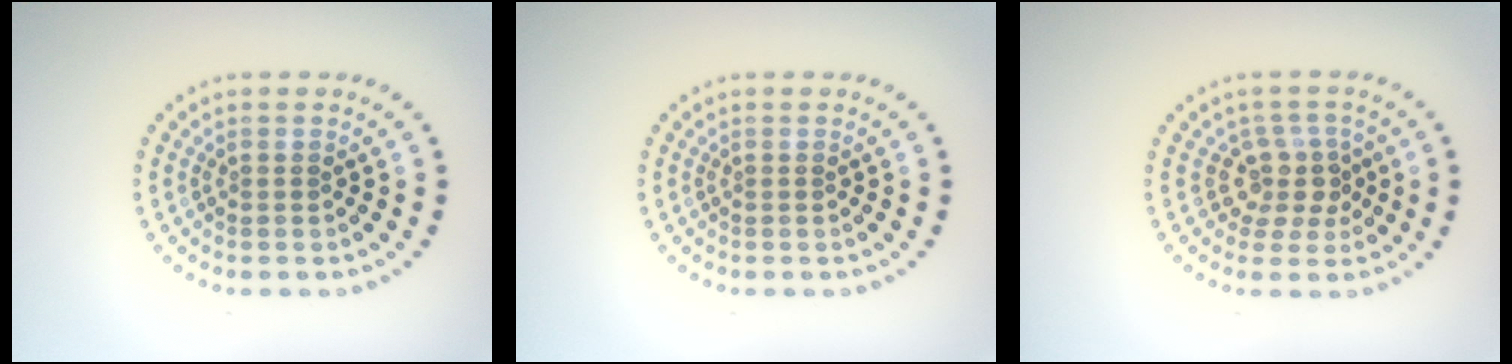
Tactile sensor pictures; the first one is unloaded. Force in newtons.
{"total": 0.0}
{"total": 3.0, "press": 2.3, "slide": 1.9}